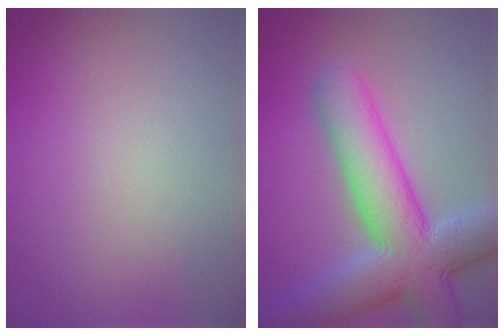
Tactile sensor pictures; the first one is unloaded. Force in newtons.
{"total": 10.6, "press": 10.5, "slide": 0.9}